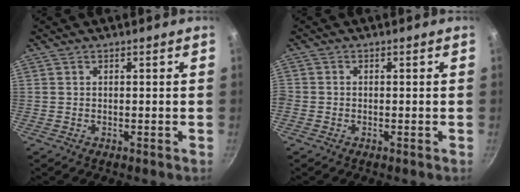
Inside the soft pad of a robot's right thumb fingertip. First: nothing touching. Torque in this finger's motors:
{"motor_torque": [0.19, -0.66, -0.44, 0.63, -0.04]}